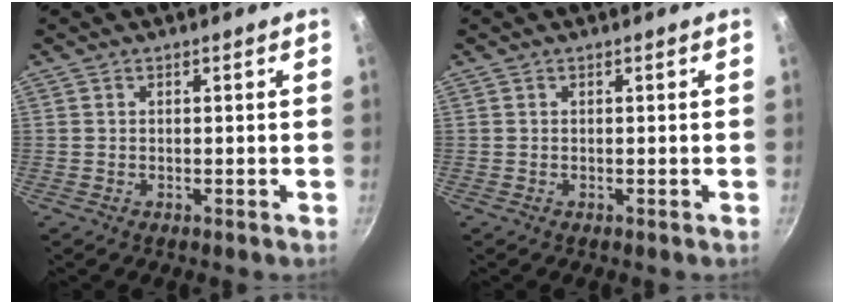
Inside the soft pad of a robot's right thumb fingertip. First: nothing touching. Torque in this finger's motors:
{"motor_torque": [-0.02, 0.00, -0.01, 0.01, 0.01]}